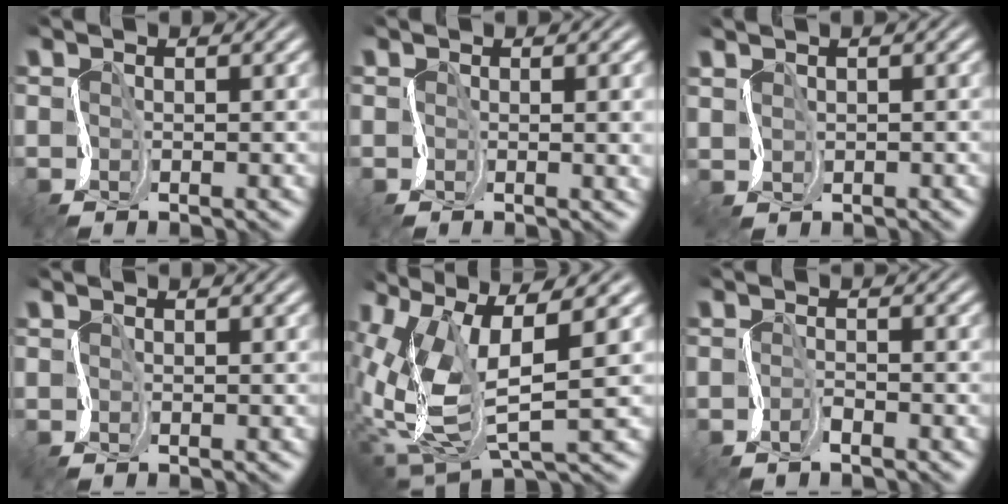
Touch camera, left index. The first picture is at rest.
{"total": 3.8, "force": [0.0, 1.6, 3.4], "torque": [-0.031, -0.003, 0.005]}
{"total": 1.2, "force": [0.9, 0.3, -0.6], "torque": [0.011, 0.005, 0.024]}
{"total": 0.0}
{"total": 10.2, "force": [0.6, 4.7, 9.0], "torque": [-0.208, -0.019, 0.022]}
{"total": 0.6, "force": [-0.6, 0.2, 0.1], "torque": [-0.005, 0.004, -0.012]}